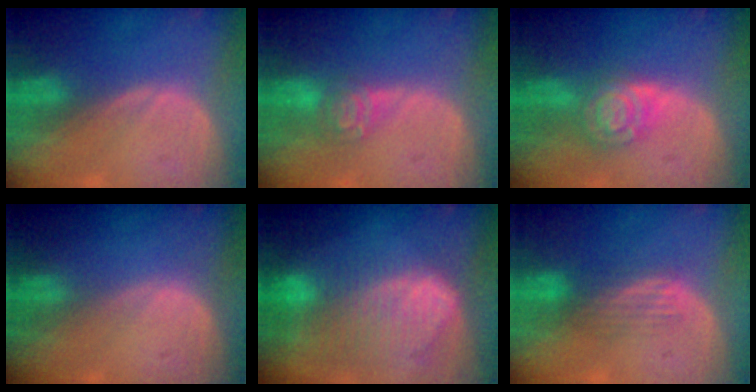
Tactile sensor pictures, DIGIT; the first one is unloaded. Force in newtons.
{"total": 4.2, "press": 4.2, "slide": 0.3}
{"total": 6.2, "press": 6.2, "slide": 0.4}
{"total": 0.0}
{"total": 10.6, "press": 9.1, "slide": 5.3}
{"total": 3.4, "press": 3.4, "slide": 0.2}